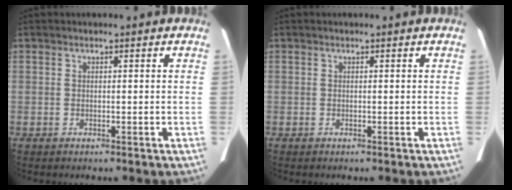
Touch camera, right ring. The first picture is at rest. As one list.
[{"total": 0.0}]